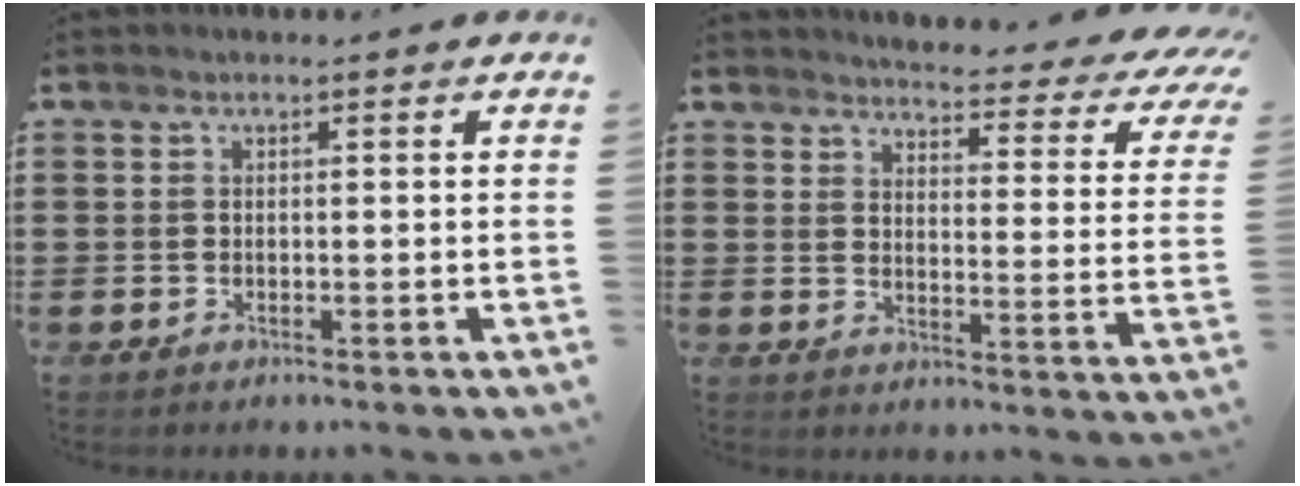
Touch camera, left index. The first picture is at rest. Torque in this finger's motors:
{"motor_torque": [1.81, -0.33, 0.69, 0.04]}